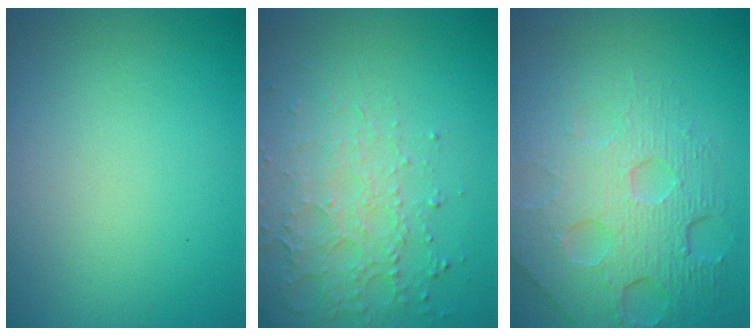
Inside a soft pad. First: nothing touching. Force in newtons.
{"total": 4.7, "press": 3.3, "slide": 3.4}
{"total": 7.9, "press": 5.4, "slide": 5.8}